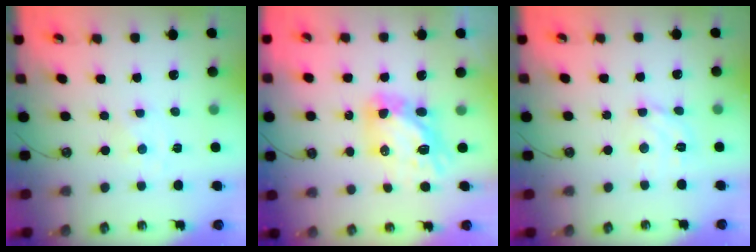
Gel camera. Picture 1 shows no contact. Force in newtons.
{"total": 12.2, "press": 12.2, "slide": 1.2}
{"total": 6.8, "press": 6.8, "slide": 0.5}